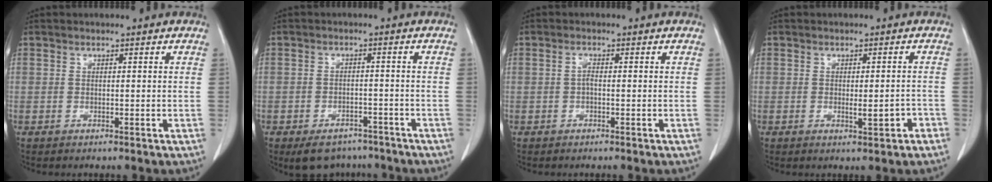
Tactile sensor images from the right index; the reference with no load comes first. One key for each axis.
{"total": 7.0, "fx": -5.7, "fy": 3.5, "fz": 1.9, "tx": -0.017, "ty": 0.004, "tz": -0.081}
{"total": 1.1, "fx": -0.2, "fy": 0.3, "fz": 1.1, "tx": -0.020, "ty": 0.003, "tz": -0.006}
{"total": 2.8, "fx": -1.1, "fy": 0.6, "fz": 2.5, "tx": -0.036, "ty": -0.002, "tz": -0.012}